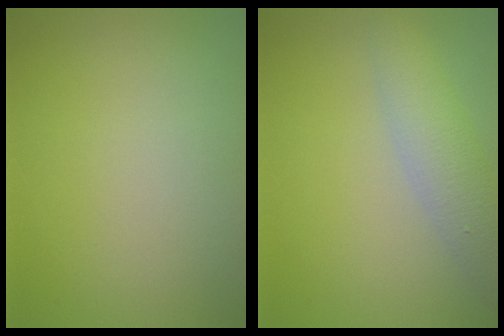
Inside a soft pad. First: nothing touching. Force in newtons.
{"total": 3.7, "press": 3.7, "slide": 0.2}